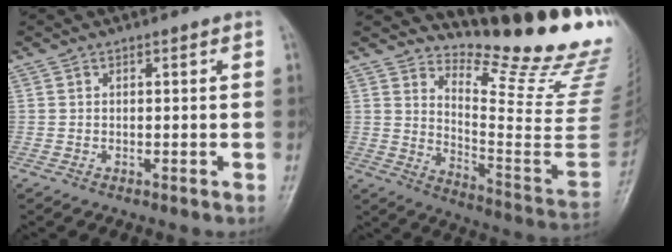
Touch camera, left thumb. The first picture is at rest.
{"total": 21.2, "force": [18.2, 3.0, 10.4], "torque": [-0.124, -0.185, 0.251]}